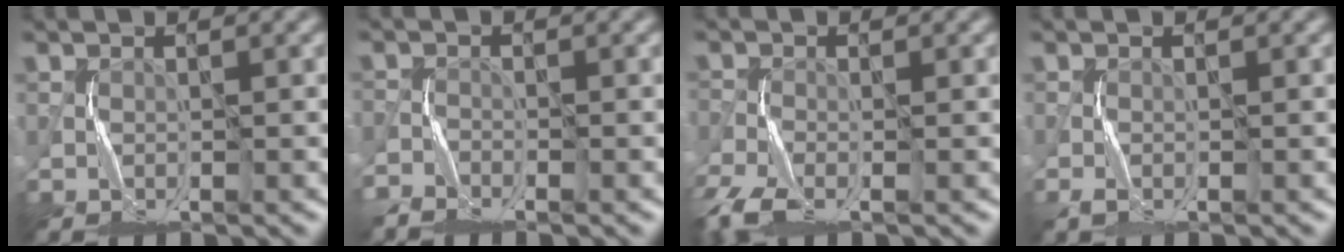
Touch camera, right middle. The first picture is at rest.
{"total": 2.7, "force": [-2.6, 0.4, 0.2], "torque": [-0.012, -0.003, -0.057]}
{"total": 4.7, "force": [-3.5, 1.7, 2.7], "torque": [-0.074, -0.017, -0.079]}
{"total": 1.4, "force": [-0.9, 0.5, 0.9], "torque": [-0.026, -0.005, -0.017]}